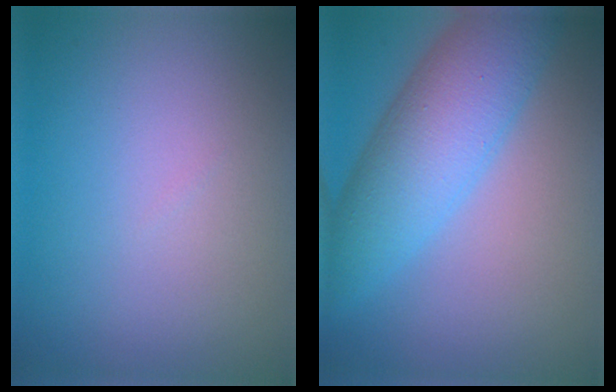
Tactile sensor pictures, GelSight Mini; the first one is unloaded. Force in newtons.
{"total": 7.5, "press": 7.5, "slide": 0.2}